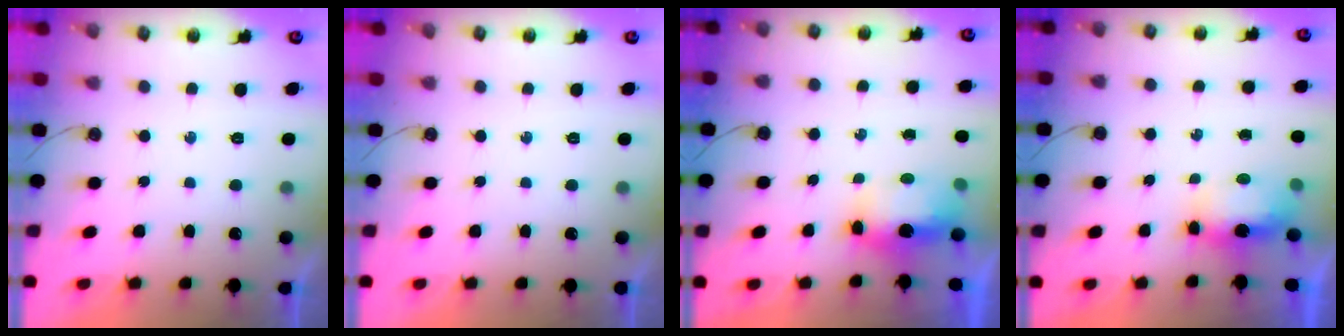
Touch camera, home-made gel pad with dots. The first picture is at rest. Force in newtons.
{"total": 0.0}
{"total": 6.7, "press": 6.6, "slide": 1.0}
{"total": 7.0, "press": 6.3, "slide": 3.1}